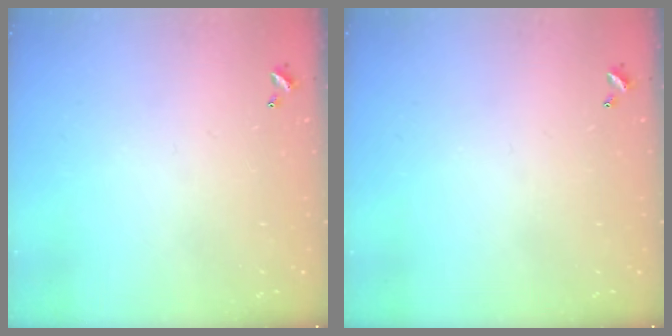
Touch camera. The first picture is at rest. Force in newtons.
{"total": 0.0}